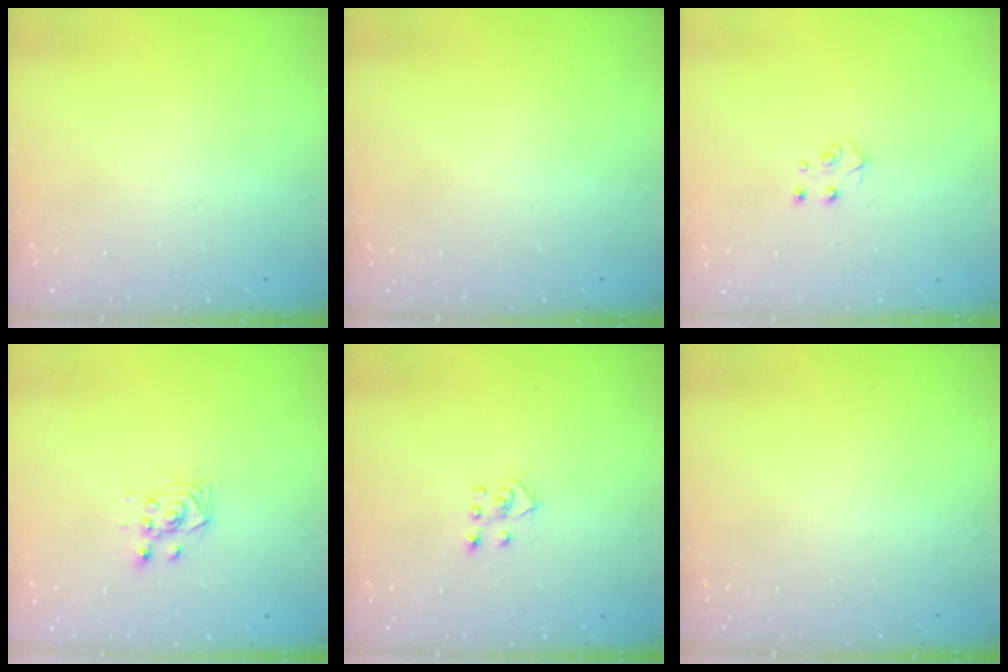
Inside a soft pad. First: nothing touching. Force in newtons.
{"total": 0.0}
{"total": 4.5, "press": 4.4, "slide": 0.4}
{"total": 3.7, "press": 3.4, "slide": 1.4}
{"total": 4.0, "press": 4.0, "slide": 0.3}
{"total": 0.0}